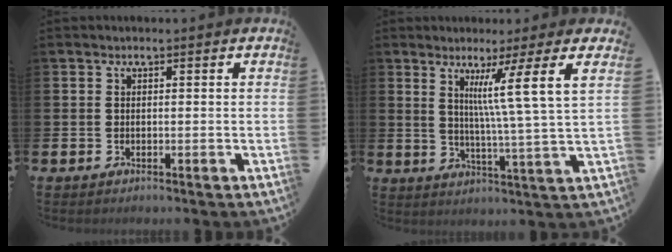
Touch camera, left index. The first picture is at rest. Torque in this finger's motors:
{"motor_torque": [1.33, -0.20, 0.31, 0.21]}